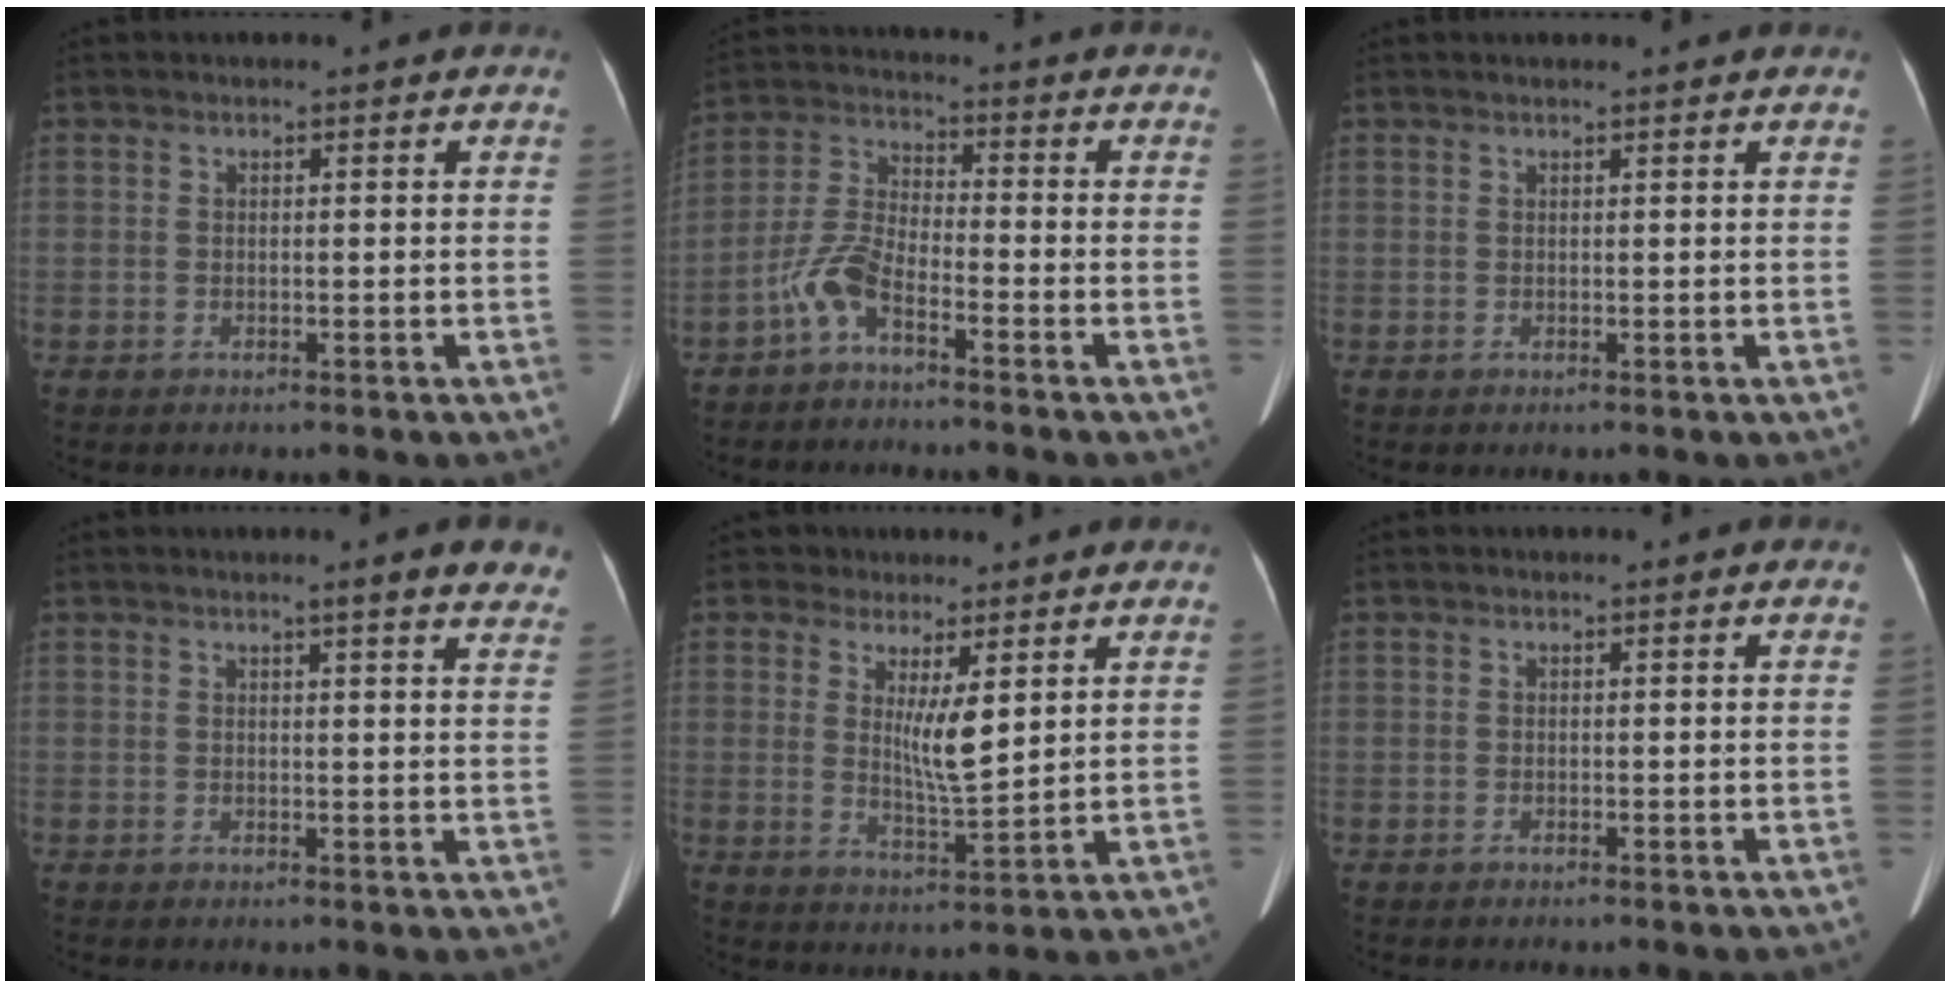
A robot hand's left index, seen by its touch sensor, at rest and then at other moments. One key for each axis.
{"total": 6.1, "fx": -4.1, "fy": 1.5, "fz": 4.3, "tx": -0.111, "ty": 0.004, "tz": -0.088}
{"total": 1.6, "fx": 1.5, "fy": 0.2, "fz": 0.5, "tx": -0.012, "ty": 0.013, "tz": 0.017}
{"total": 6.7, "fx": 5.4, "fy": 0.5, "fz": 3.9, "tx": -0.032, "ty": 0.000, "tz": 0.049}
{"total": 5.8, "fx": 2.4, "fy": 2.1, "fz": 4.9, "tx": -0.090, "ty": -0.013, "tz": 0.046}
{"total": 0.0}